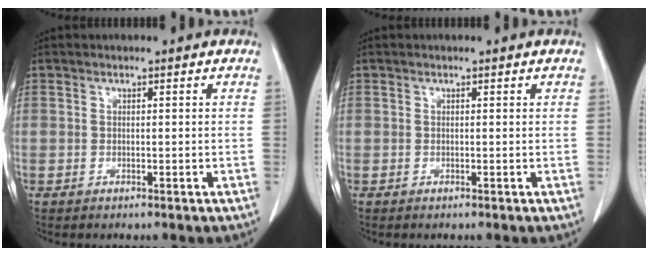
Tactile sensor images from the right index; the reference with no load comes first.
{"total": 0.0}